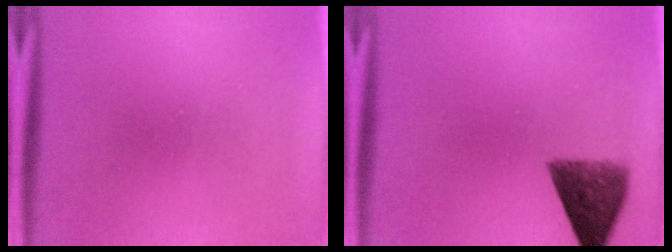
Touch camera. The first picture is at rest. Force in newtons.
{"total": 7.5}